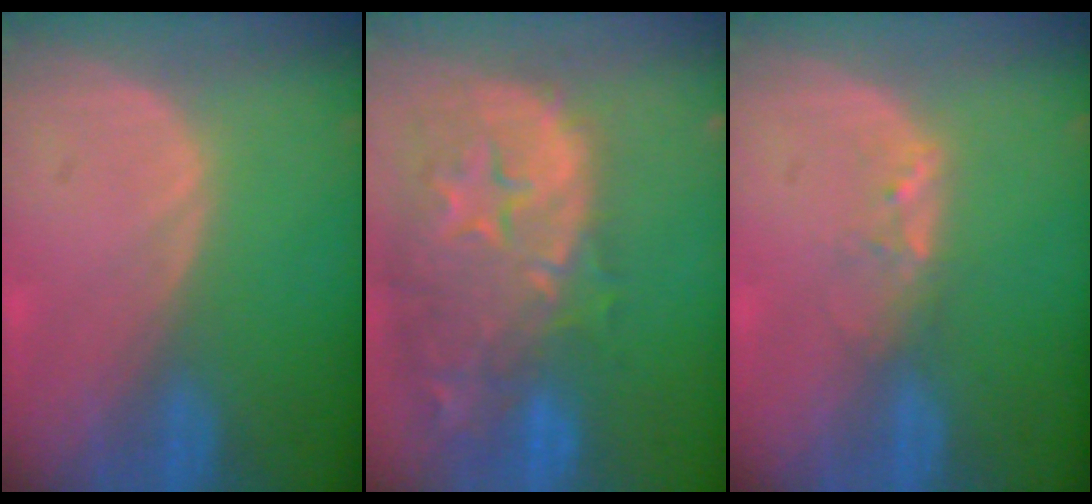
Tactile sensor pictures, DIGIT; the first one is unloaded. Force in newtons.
{"total": 15.3, "press": 12.2, "slide": 9.1}
{"total": 2.0, "press": 1.9, "slide": 0.4}